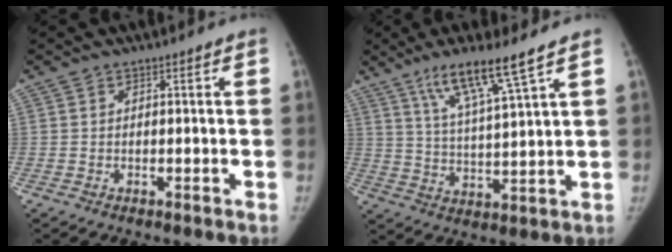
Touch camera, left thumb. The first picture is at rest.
{"total": 11.0, "force": [7.0, 0.3, 8.5], "torque": [-0.152, -0.031, 0.132]}